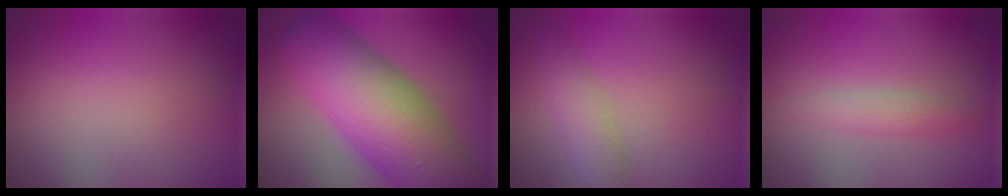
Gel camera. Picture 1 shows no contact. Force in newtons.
{"total": 13.2, "press": 13.2, "slide": 0.4}
{"total": 2.6, "press": 2.6, "slide": 0.0}
{"total": 1.6, "press": 1.6, "slide": 0.0}